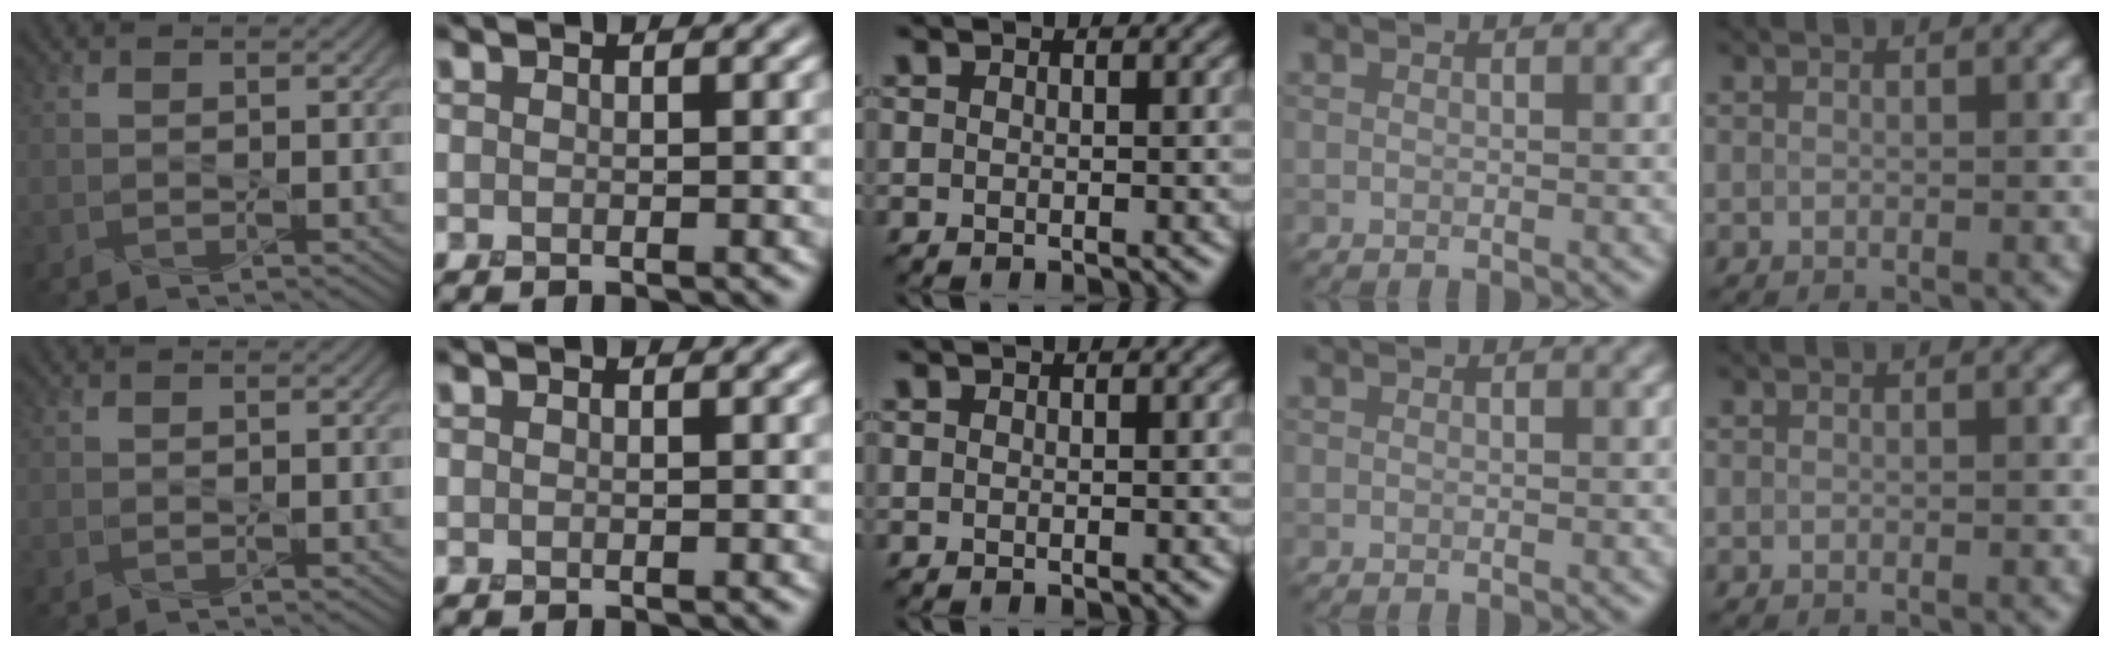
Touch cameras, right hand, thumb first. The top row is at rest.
{}